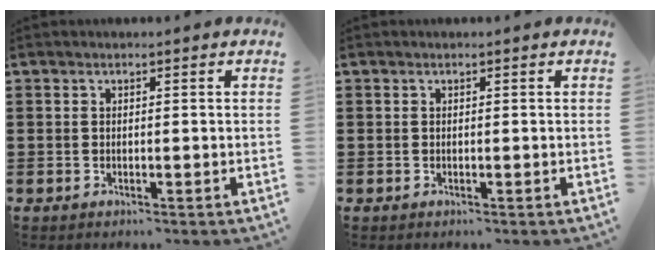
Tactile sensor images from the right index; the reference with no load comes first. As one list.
[{"total": 0.0}]